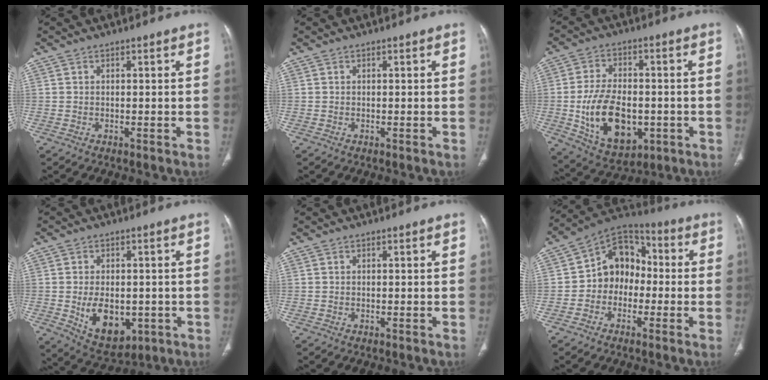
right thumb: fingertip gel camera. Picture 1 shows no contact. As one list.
[{"total": 0.0}, {"total": 15.9, "force": [-2.9, 9.8, 12.1], "torque": [-0.193, 0.002, -0.030]}, {"total": 10.9, "force": [-2.1, 6.9, 8.1], "torque": [-0.106, -0.006, -0.013]}, {"total": 0.0}, {"total": 11.5, "force": [-1.2, 9.3, 6.6], "torque": [-0.063, 0.042, -0.041]}]